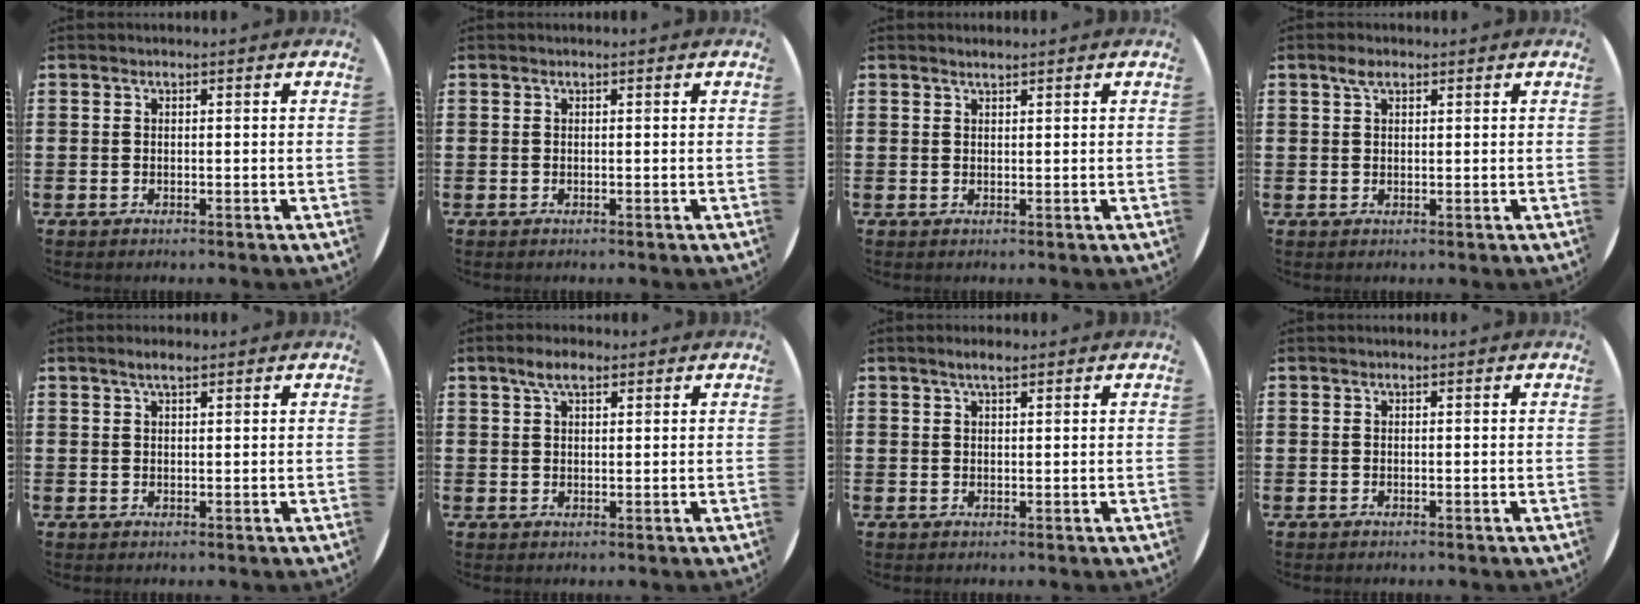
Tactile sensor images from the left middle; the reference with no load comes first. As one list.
[{"total": 0.0}, {"total": 0.8, "force": [0.7, 0.0, 0.1], "torque": [-0.003, -0.001, 0.015]}, {"total": 2.3, "force": [1.5, 1.1, 1.4], "torque": [-0.022, 0.004, 0.025]}, {"total": 1.8, "force": [1.4, 0.5, 1.0], "torque": [-0.022, 0.004, 0.025]}, {"total": 3.6, "force": [2.5, 1.6, 2.0], "torque": [-0.029, 0.001, 0.042]}, {"total": 2.1, "force": [1.6, 0.6, 1.3], "torque": [-0.021, 0.002, 0.026]}, {"total": 0.0}]